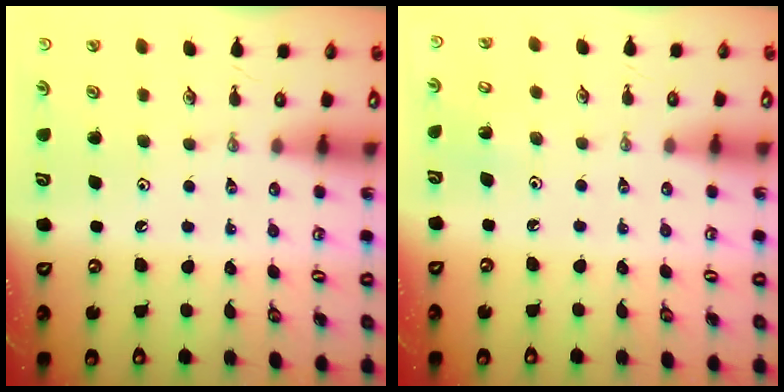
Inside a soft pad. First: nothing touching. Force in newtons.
{"total": 4.4, "press": 4.3, "slide": 0.4}